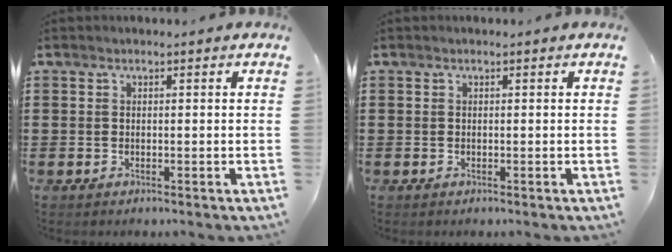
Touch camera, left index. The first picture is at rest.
{"total": 0.0}